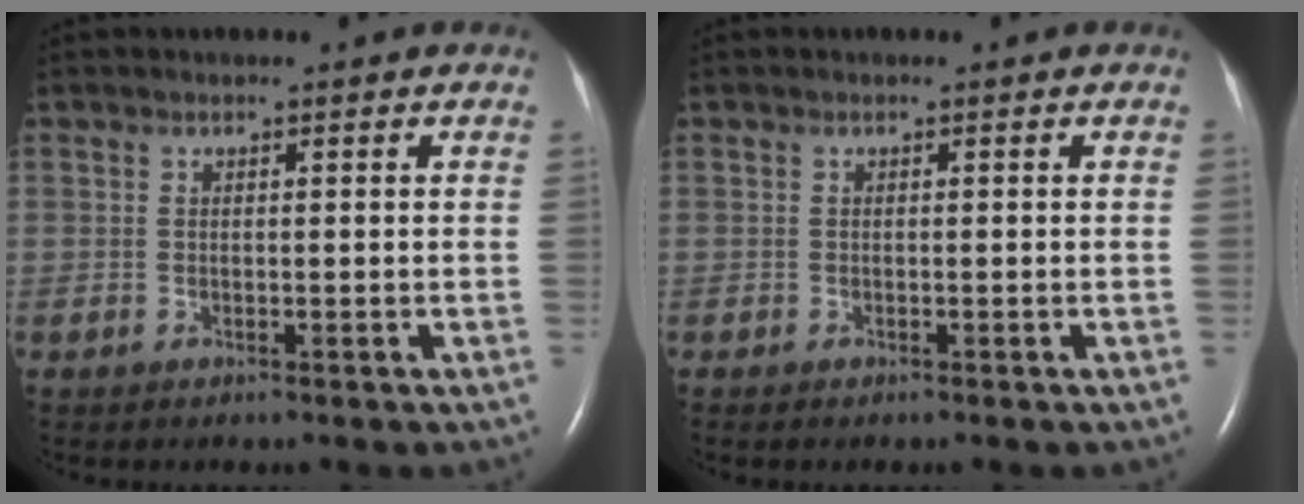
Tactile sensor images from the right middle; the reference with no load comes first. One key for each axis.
{"total": 0.0}